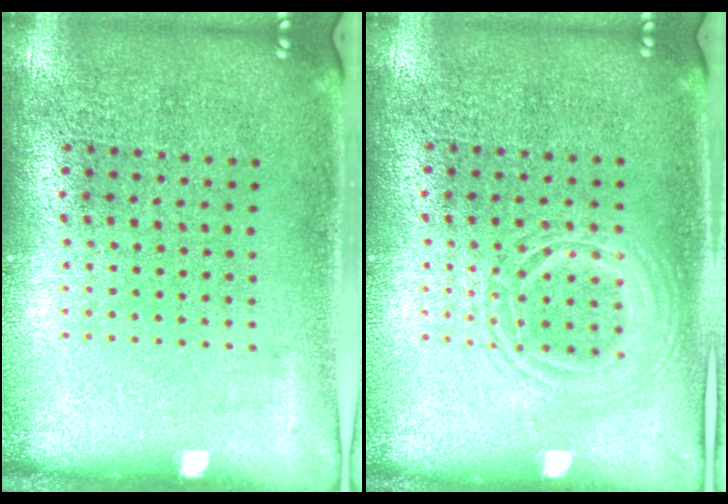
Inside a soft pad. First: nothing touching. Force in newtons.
{"total": 1.2, "press": 1.2, "slide": 0.1}